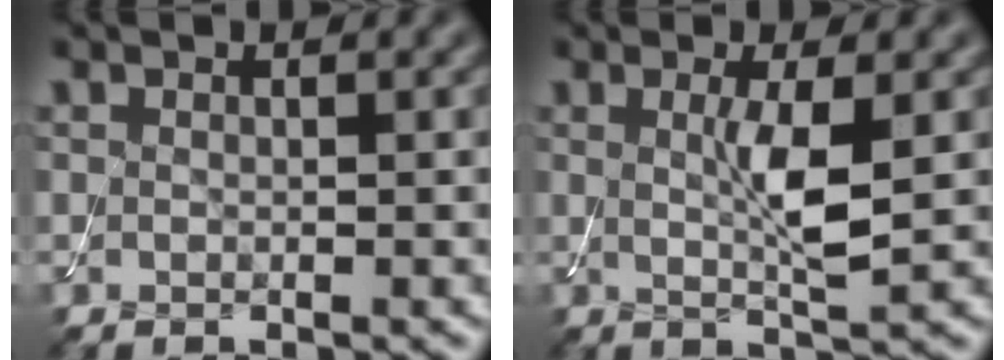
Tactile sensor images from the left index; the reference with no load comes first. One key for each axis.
{"total": 3.6, "fx": 0.4, "fy": 0.6, "fz": 3.5, "tx": -0.070, "ty": -0.008, "tz": 0.009}